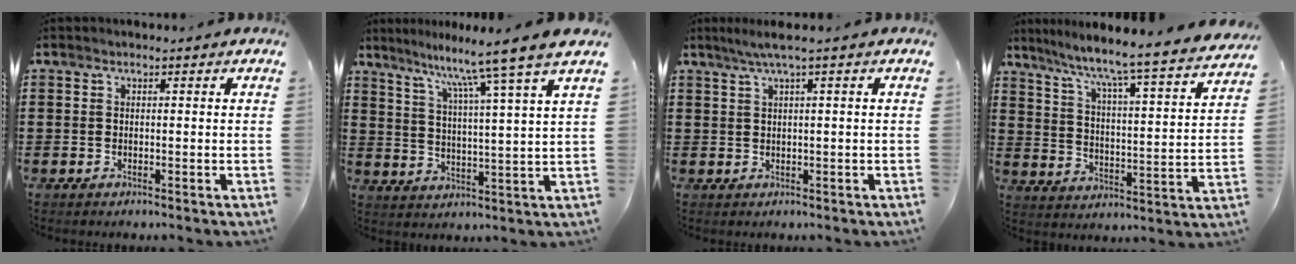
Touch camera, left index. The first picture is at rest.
{"total": 8.9, "force": [7.2, -1.7, 4.9], "torque": [-0.114, -0.042, 0.111]}
{"total": 2.2, "force": [0.9, -0.4, 1.9], "torque": [-0.036, -0.002, 0.015]}
{"total": 5.4, "force": [4.7, -1.2, 2.2], "torque": [-0.065, -0.055, 0.065]}